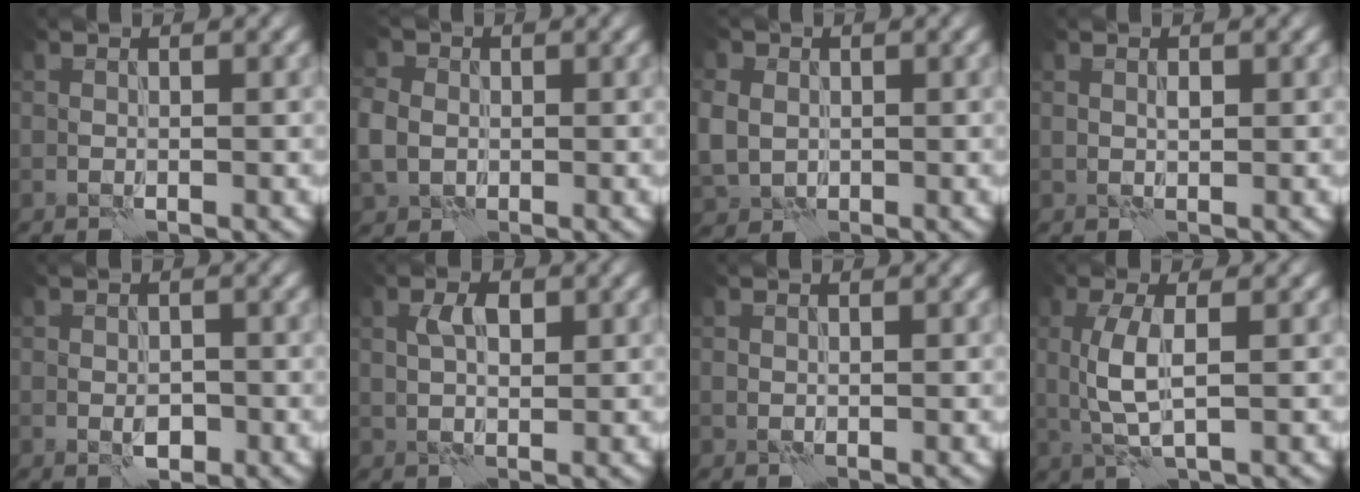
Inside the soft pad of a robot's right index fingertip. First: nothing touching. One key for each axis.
{"total": 4.3, "fx": -0.2, "fy": 3.6, "fz": 2.3, "tx": -0.057, "ty": 0.011, "tz": -0.013}
{"total": 4.8, "fx": 0.4, "fy": 4.1, "fz": 2.3, "tx": -0.062, "ty": 0.016, "tz": -0.005}
{"total": 0.6, "fx": 0.2, "fy": 0.2, "fz": 0.5, "tx": -0.009, "ty": 0.004, "tz": 0.004}
{"total": 1.8, "fx": -0.5, "fy": 1.1, "fz": 1.3, "tx": -0.022, "ty": -0.001, "tz": -0.008}
{"total": 2.3, "fx": 0.6, "fy": 1.1, "fz": 1.9, "tx": -0.038, "ty": 0.005, "tz": 0.011}
{"total": 0.0}
{"total": 3.6, "fx": 0.4, "fy": 0.9, "fz": 3.5, "tx": -0.083, "ty": 0.003, "tz": 0.010}